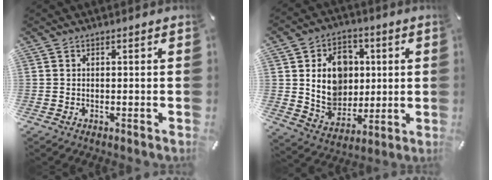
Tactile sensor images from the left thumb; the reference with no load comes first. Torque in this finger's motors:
{"motor_torque": [1.91, 1.93, 1.27, -0.22, 0.24]}